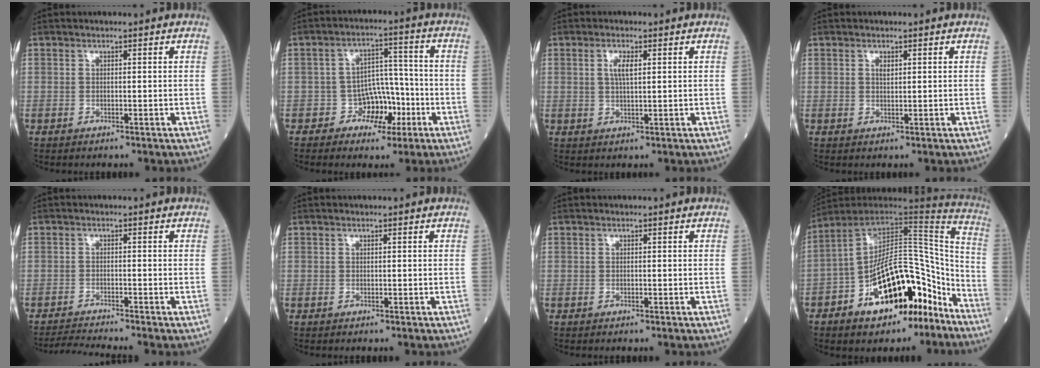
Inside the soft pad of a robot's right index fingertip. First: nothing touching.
{"total": 5.5, "force": [-2.4, 4.3, 2.5], "torque": [-0.022, 0.021, -0.036]}
{"total": 2.9, "force": [0.9, 0.6, 2.7], "torque": [-0.058, 0.000, 0.017]}
{"total": 1.0, "force": [0.5, 0.4, 0.8], "torque": [-0.017, -0.003, 0.008]}
{"total": 3.5, "force": [-3.1, -1.6, 0.1], "torque": [-0.015, -0.021, -0.058]}
{"total": 0.0}
{"total": 0.0}
{"total": 20.7, "force": [-10.9, 8.7, 15.4], "torque": [-0.226, 0.036, -0.163]}